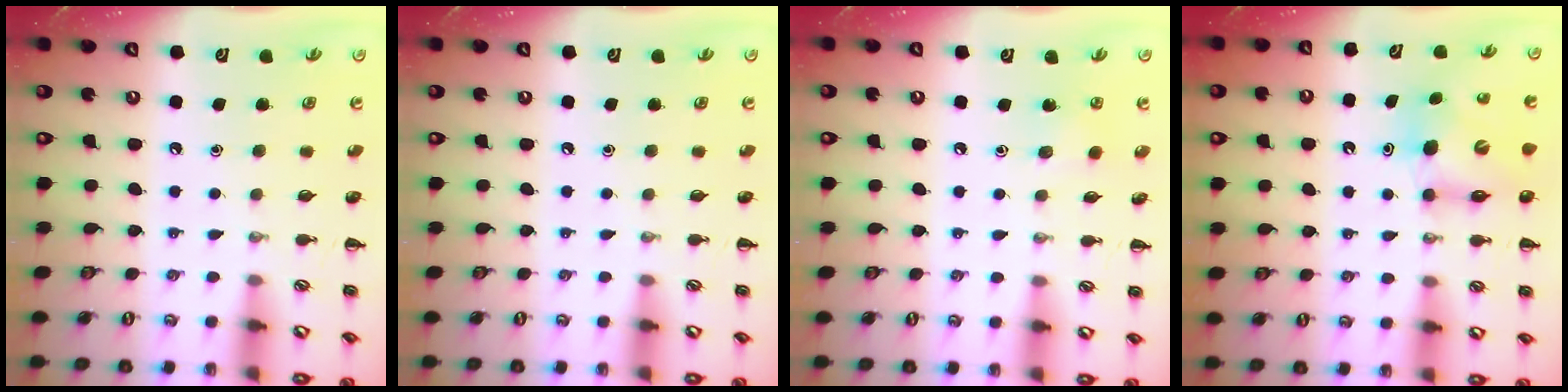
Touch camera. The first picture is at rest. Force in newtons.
{"total": 0.0}
{"total": 4.0, "press": 3.8, "slide": 1.3}
{"total": 6.5, "press": 6.5, "slide": 0.8}